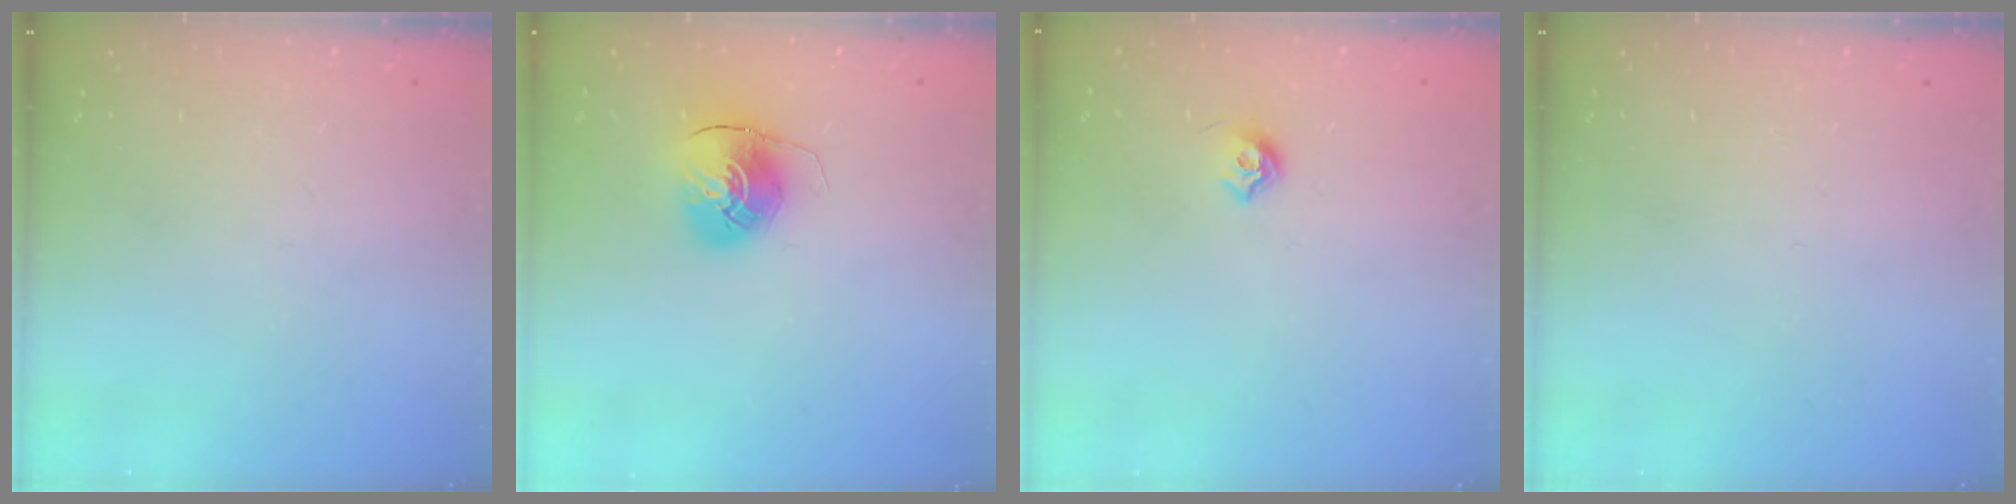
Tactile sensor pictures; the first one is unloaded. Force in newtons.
{"total": 8.6, "press": 8.6, "slide": 0.6}
{"total": 6.0, "press": 5.9, "slide": 1.0}
{"total": 0.0}